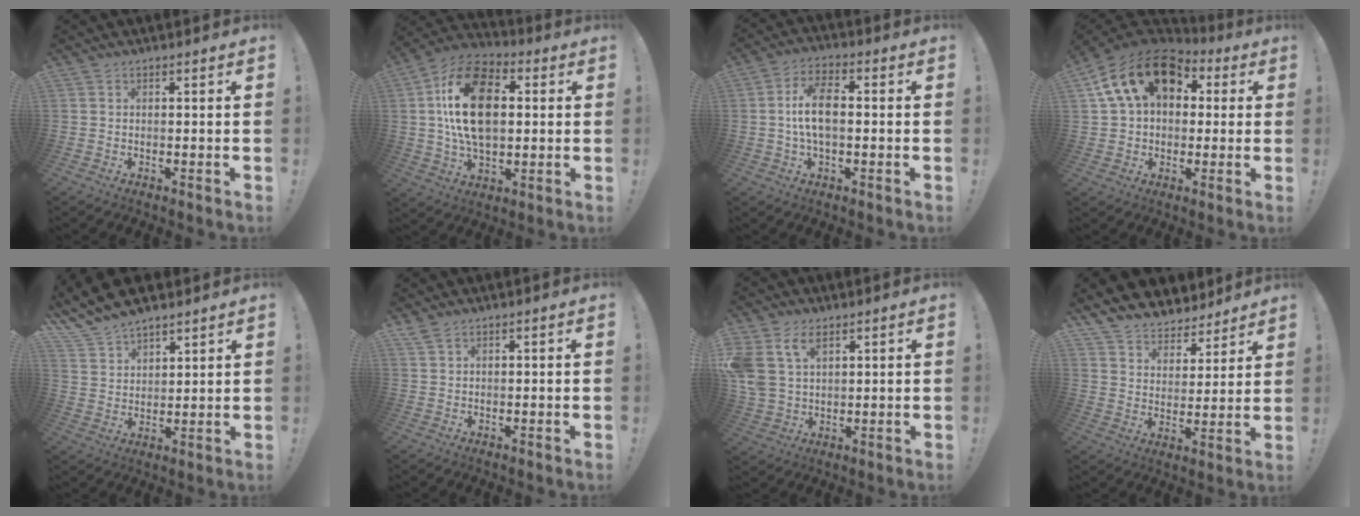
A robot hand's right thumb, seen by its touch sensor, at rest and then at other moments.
{"total": 21.7, "force": [2.9, 13.6, 16.6], "torque": [-0.294, 0.004, 0.046]}
{"total": 9.8, "force": [-0.3, 4.9, 8.5], "torque": [-0.149, 0.004, -0.004]}
{"total": 19.0, "force": [6.5, 12.4, 12.8], "torque": [-0.213, -0.006, 0.113]}
{"total": 9.4, "force": [8.1, 4.0, 2.4], "torque": [-0.070, -0.056, 0.161]}
{"total": 2.1, "force": [1.5, 0.8, 1.2], "torque": [-0.025, -0.003, 0.029]}
{"total": 9.7, "force": [5.1, 6.2, 5.4], "torque": [-0.134, -0.011, 0.101]}
{"total": 7.2, "force": [5.8, 4.0, 0.8], "torque": [-0.022, -0.061, 0.115]}